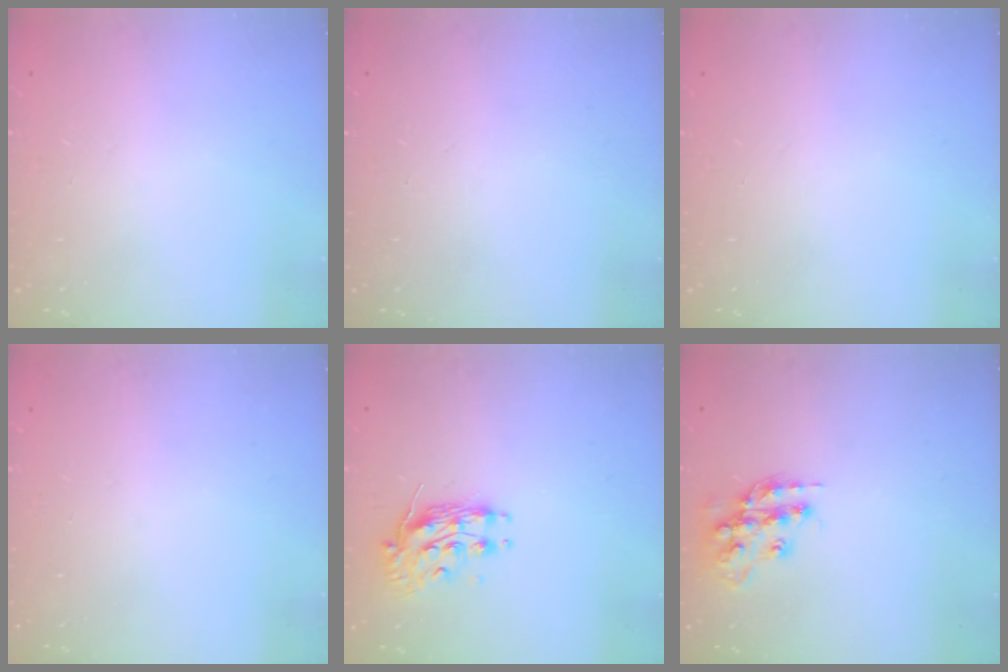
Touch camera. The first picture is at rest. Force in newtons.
{"total": 0.0}
{"total": 0.0}
{"total": 0.0}
{"total": 9.8, "press": 9.7, "slide": 0.8}
{"total": 14.2, "press": 14.2, "slide": 0.9}